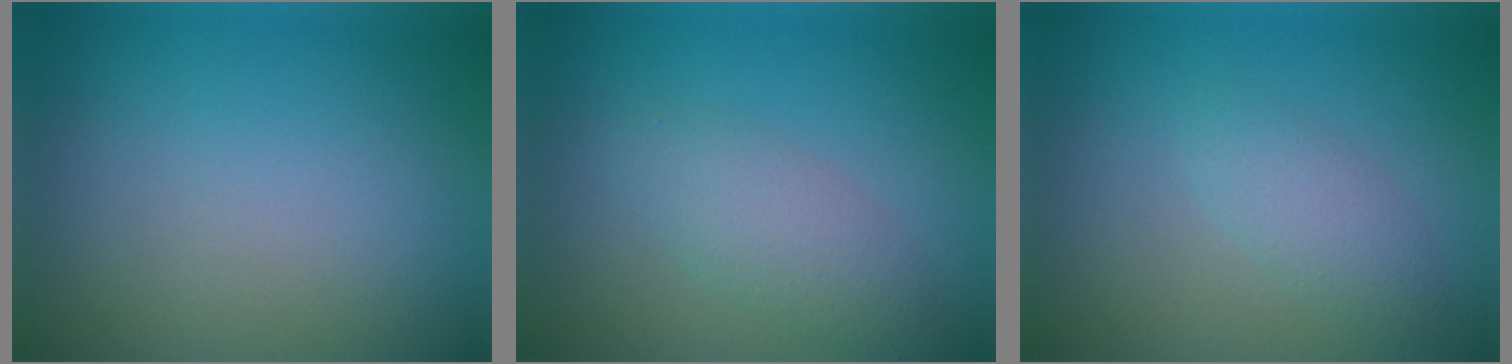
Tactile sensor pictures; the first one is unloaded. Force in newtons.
{"total": 2.9, "press": 2.9, "slide": 0.1}
{"total": 2.1, "press": 2.1, "slide": 0.0}